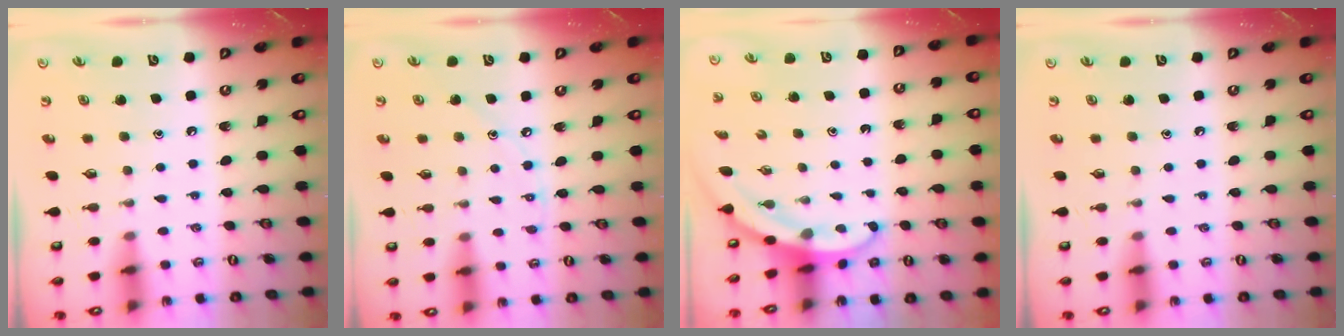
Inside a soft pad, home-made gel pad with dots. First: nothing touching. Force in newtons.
{"total": 5.3, "press": 5.3, "slide": 0.6}
{"total": 3.2, "press": 3.2, "slide": 0.2}
{"total": 0.0}